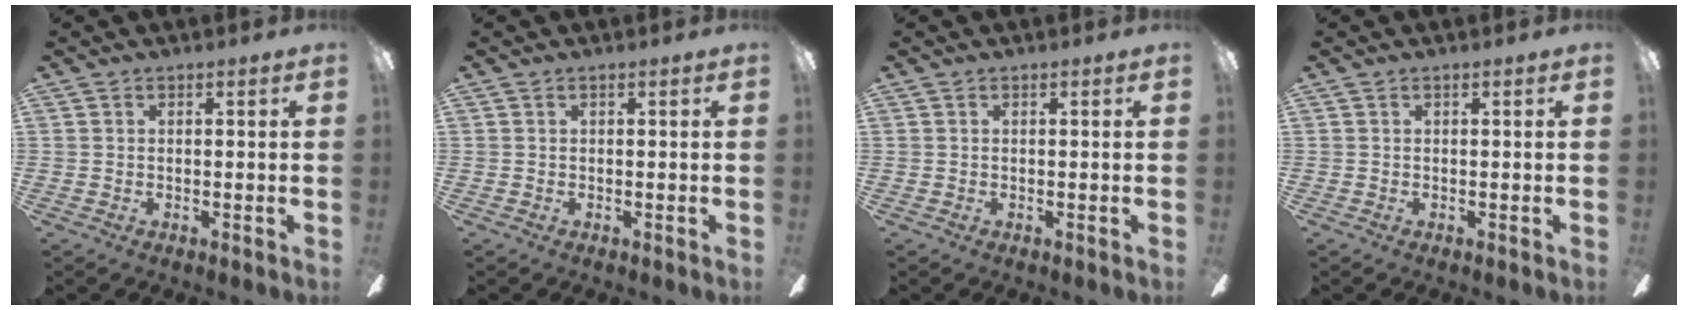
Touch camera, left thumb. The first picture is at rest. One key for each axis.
{"total": 0.0}
{"total": 0.0}
{"total": 0.0}